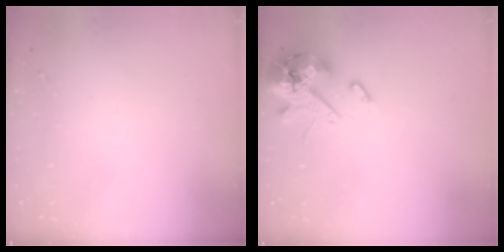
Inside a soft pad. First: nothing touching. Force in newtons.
{"total": 13.2, "press": 13.0, "slide": 2.2}